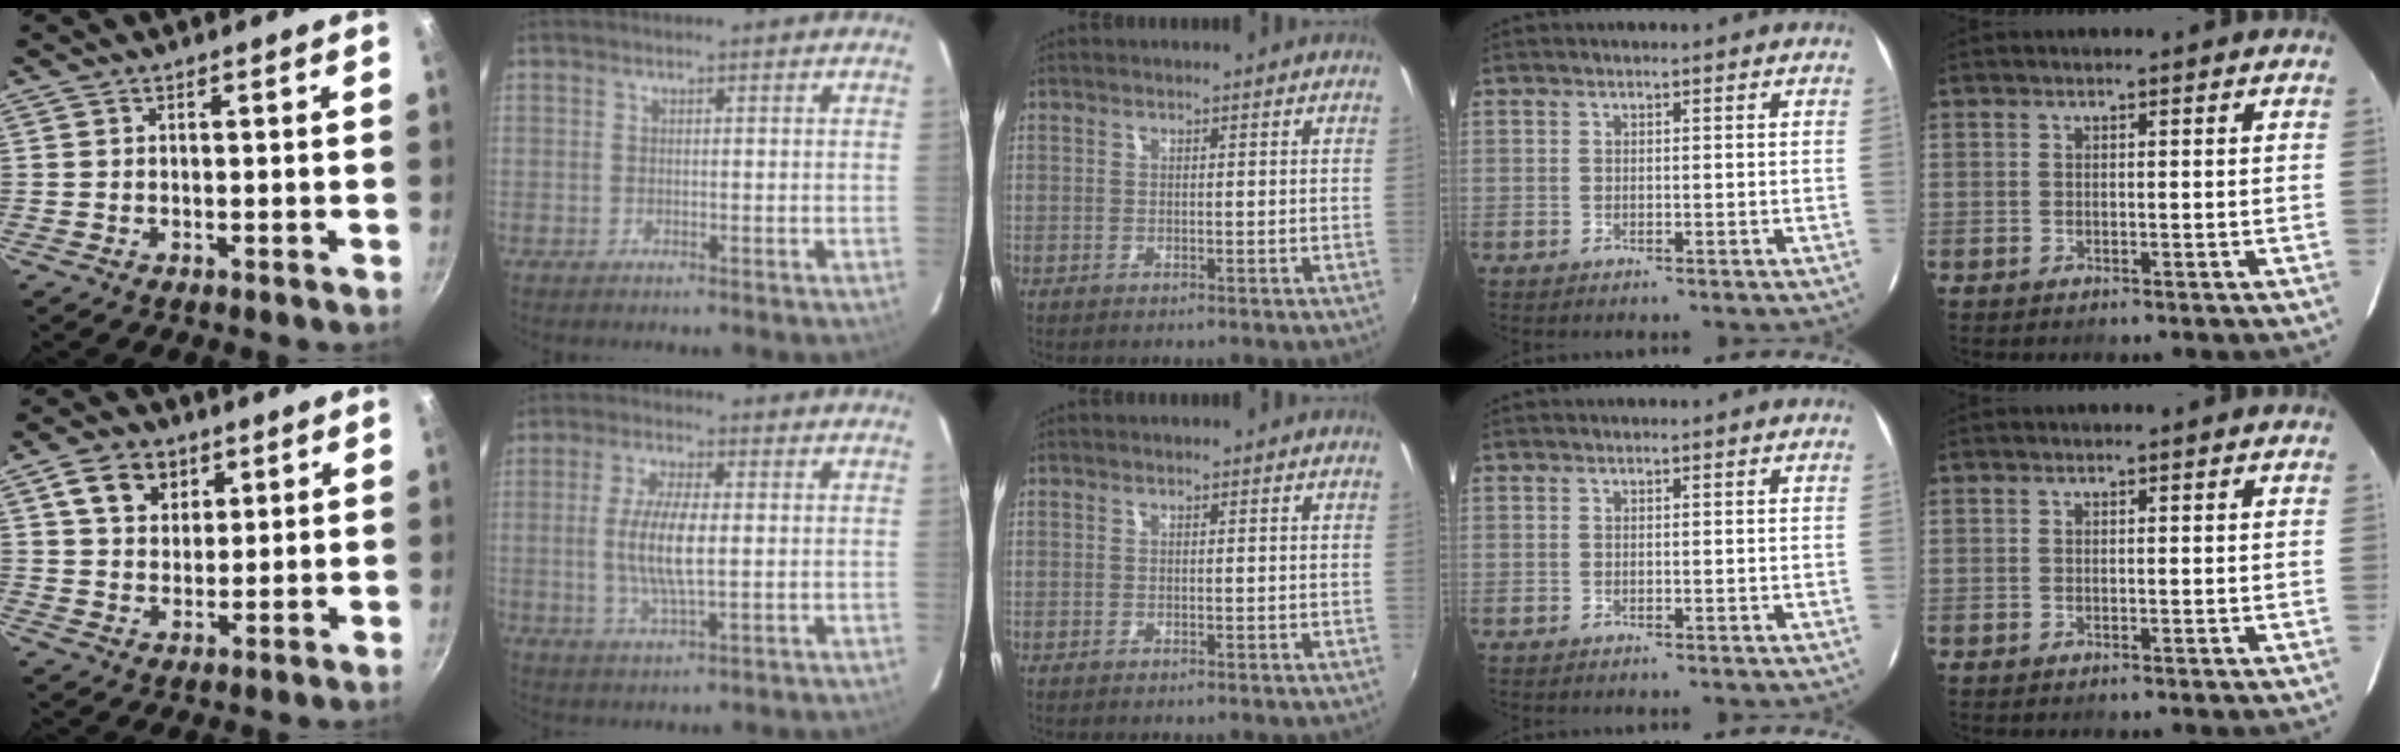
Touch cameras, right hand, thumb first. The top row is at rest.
{"thumb": {"total": 8.3, "force": [3.7, 6.2, 4.1], "torque": [-0.044, -0.006, 0.062]}, "index": {"total": 8.6, "force": [0.0, 2.4, 8.3], "torque": [-0.165, -0.005, 0.001]}}